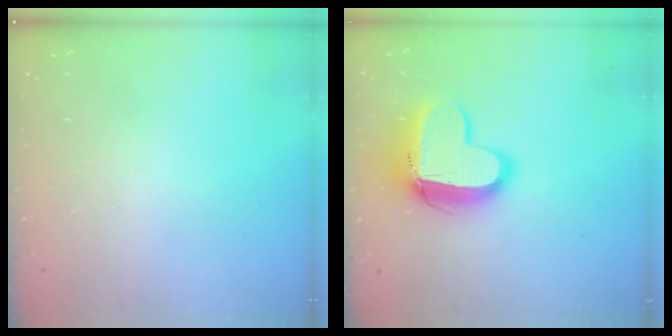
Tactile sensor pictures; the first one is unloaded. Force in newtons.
{"total": 14.1, "press": 14.1, "slide": 1.1}